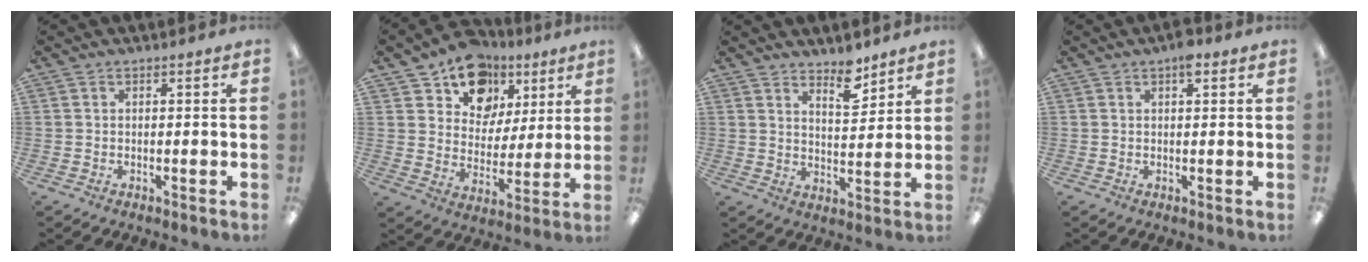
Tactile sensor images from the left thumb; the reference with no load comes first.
{"total": 13.4, "force": [8.6, 9.6, 3.7], "torque": [-0.067, -0.052, 0.164]}
{"total": 6.9, "force": [5.7, 2.5, 2.9], "torque": [-0.023, -0.044, 0.096]}
{"total": 3.3, "force": [1.8, 1.2, 2.4], "torque": [-0.029, -0.004, 0.026]}